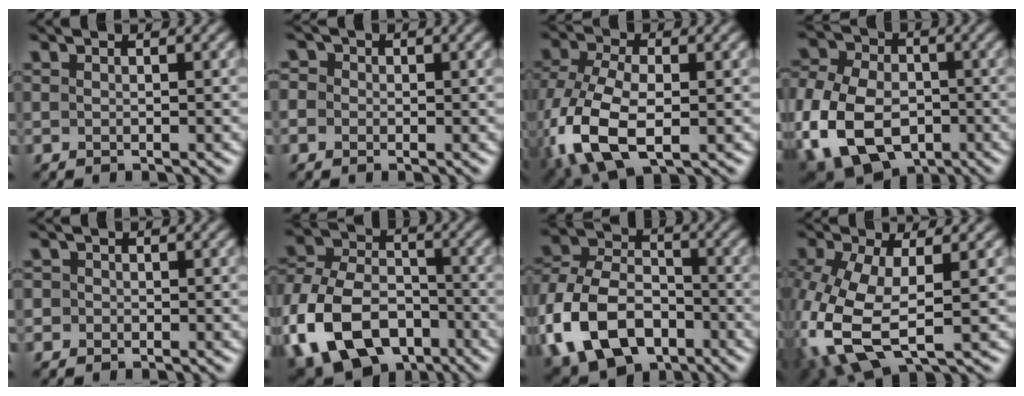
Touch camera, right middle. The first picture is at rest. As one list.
[{"total": 2.6, "force": [0.5, 2.3, 1.0], "torque": [0.003, 0.014, -0.020]}, {"total": 10.9, "force": [-3.2, 6.2, 8.3], "torque": [-0.211, -0.025, -0.055]}, {"total": 14.0, "force": [-4.8, 9.9, 8.7], "torque": [-0.173, -0.032, -0.092]}, {"total": 1.2, "force": [-0.1, 1.2, 0.3], "torque": [0.009, 0.001, -0.015]}, {"total": 14.5, "force": [-6.4, 9.7, 8.7], "torque": [-0.199, -0.008, -0.123]}, {"total": 13.1, "force": [-5.2, 8.8, 8.2], "torque": [-0.185, -0.011, -0.112]}, {"total": 9.0, "force": [-1.3, 4.7, 7.5], "torque": [-0.187, -0.012, -0.024]}]